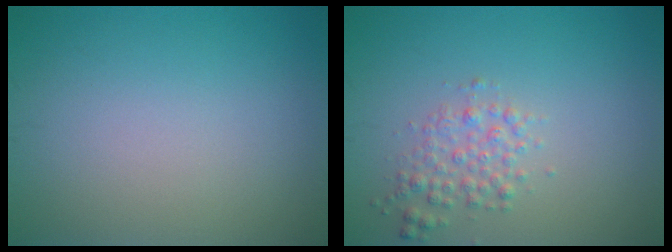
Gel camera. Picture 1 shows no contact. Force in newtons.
{"total": 2.2, "press": 2.2, "slide": 0.0}